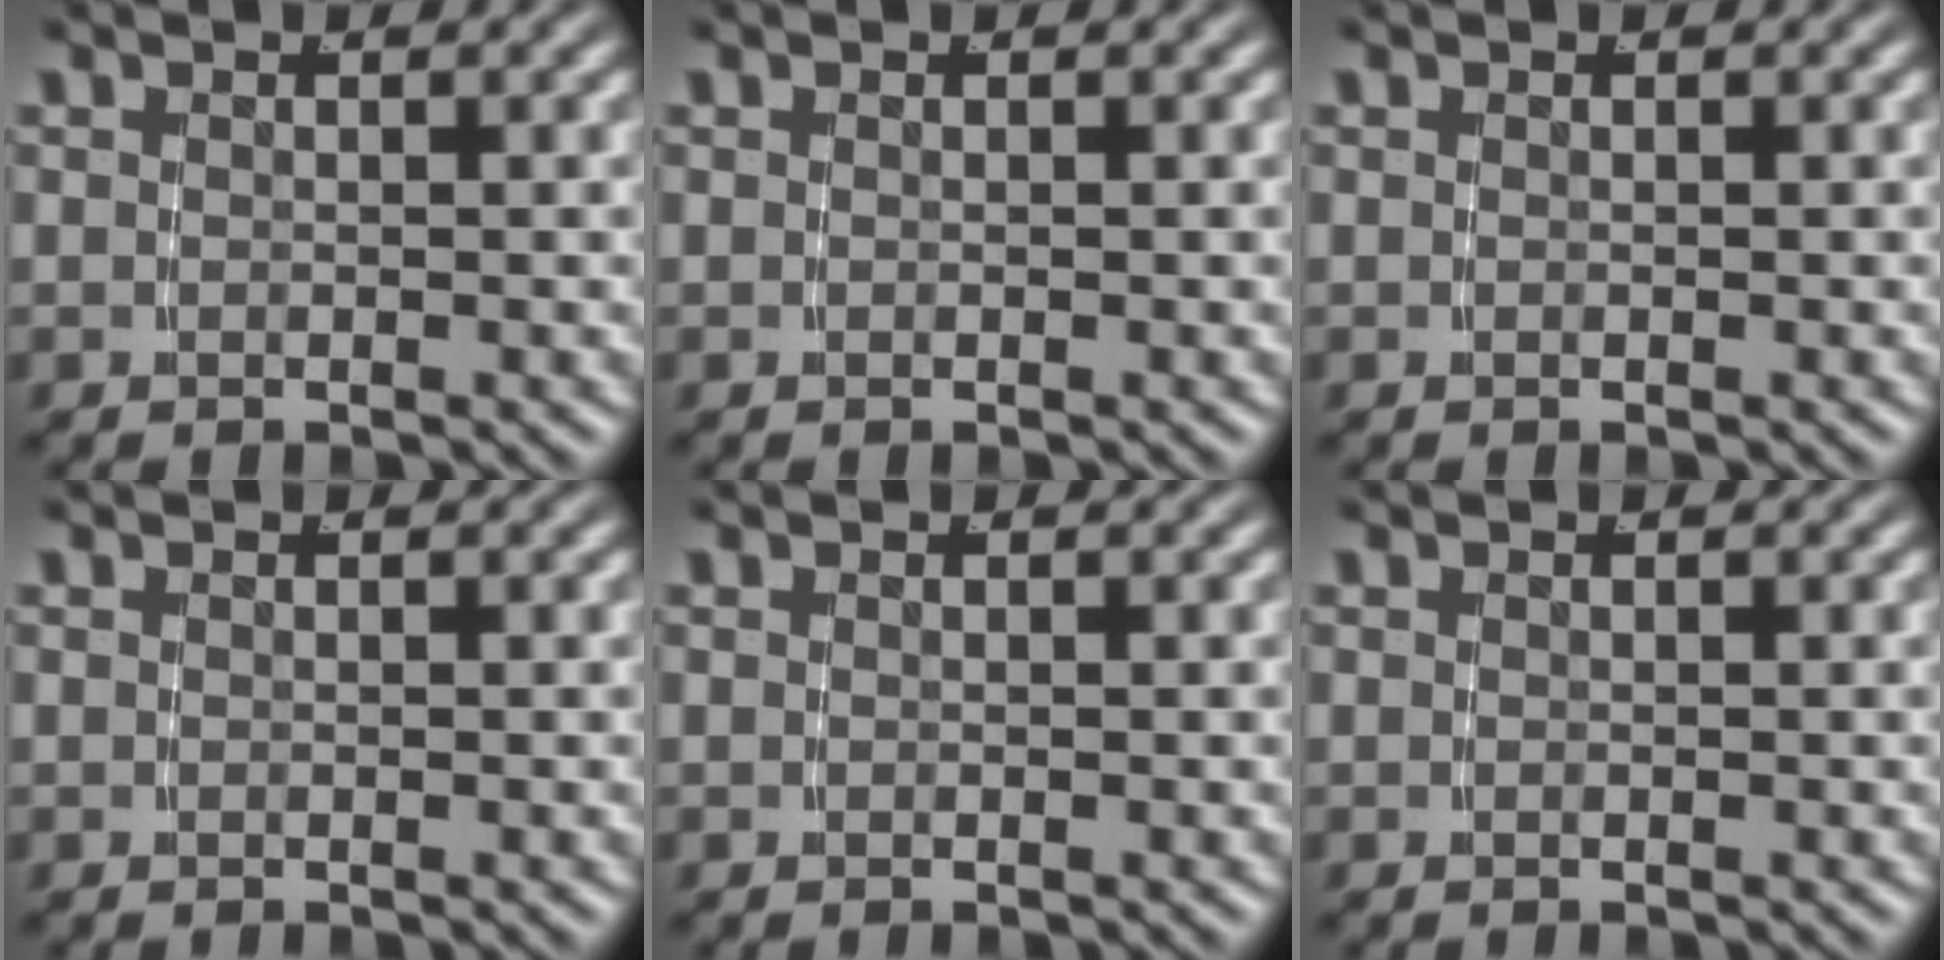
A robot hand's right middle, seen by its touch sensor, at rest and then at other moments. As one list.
[{"total": 0.0}, {"total": 0.0}, {"total": 0.0}, {"total": 0.0}, {"total": 0.0}]